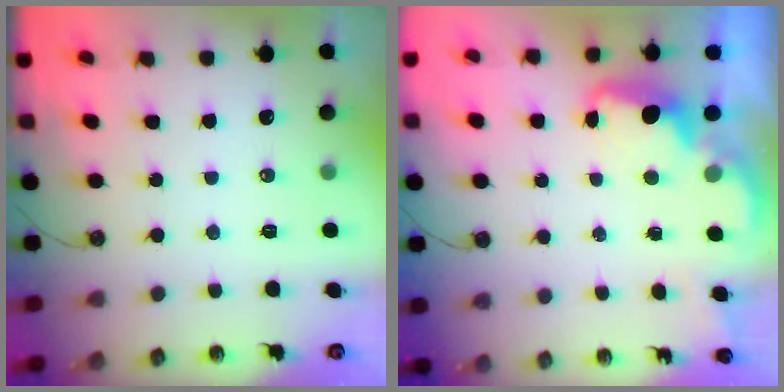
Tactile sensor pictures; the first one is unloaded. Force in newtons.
{"total": 2.1, "press": 2.1, "slide": 0.6}